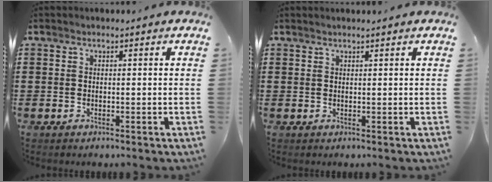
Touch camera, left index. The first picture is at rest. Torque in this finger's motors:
{"motor_torque": [1.83, -0.32, 0.02, -0.02]}